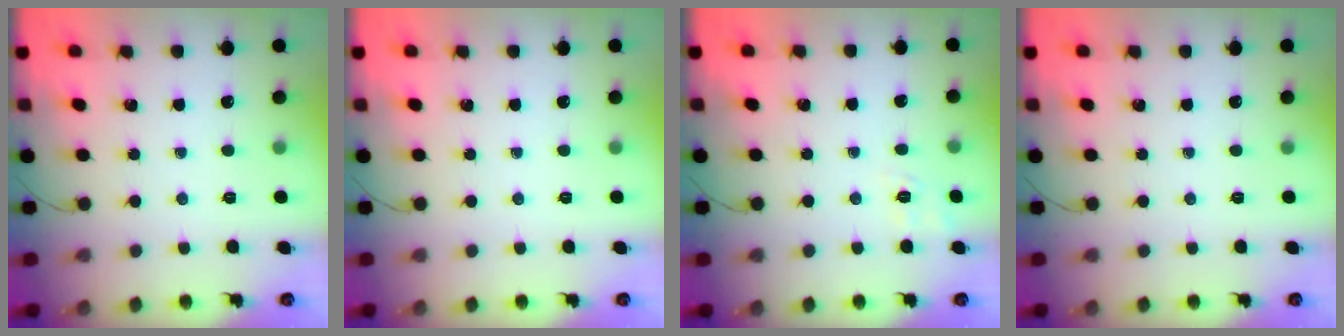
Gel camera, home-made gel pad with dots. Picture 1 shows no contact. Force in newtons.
{"total": 0.0}
{"total": 3.6, "press": 3.0, "slide": 1.9}
{"total": 0.0}